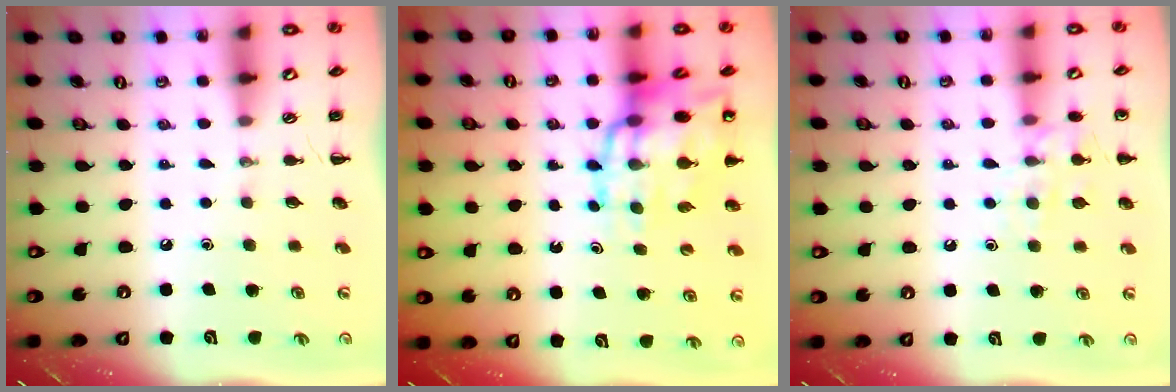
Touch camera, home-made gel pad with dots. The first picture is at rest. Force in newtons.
{"total": 17.6, "press": 17.2, "slide": 3.9}
{"total": 10.0, "press": 9.9, "slide": 1.0}